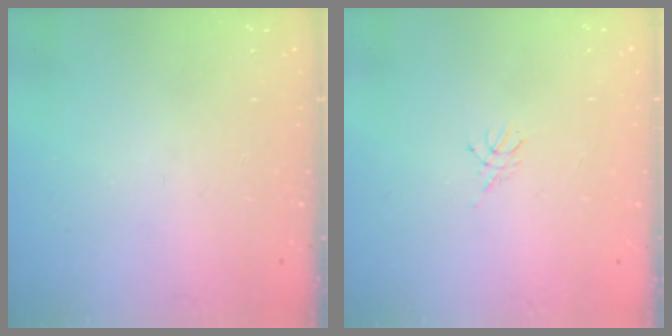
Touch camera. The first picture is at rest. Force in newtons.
{"total": 3.0, "press": 2.9, "slide": 0.6}